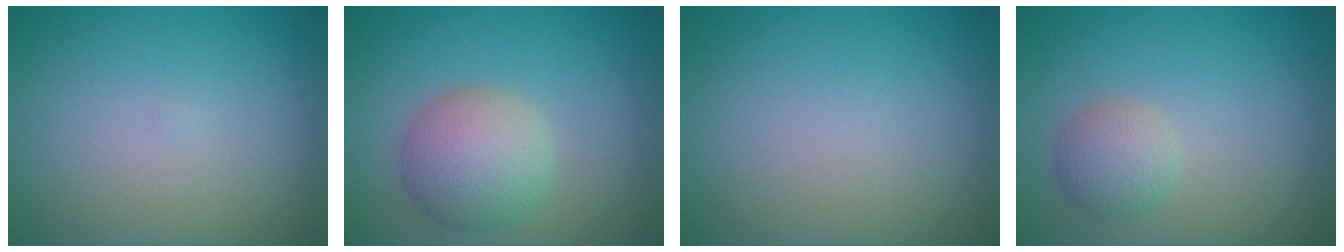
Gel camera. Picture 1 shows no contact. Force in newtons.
{"total": 5.1, "press": 5.1, "slide": 0.1}
{"total": 0.0}
{"total": 2.4, "press": 2.4, "slide": 0.1}